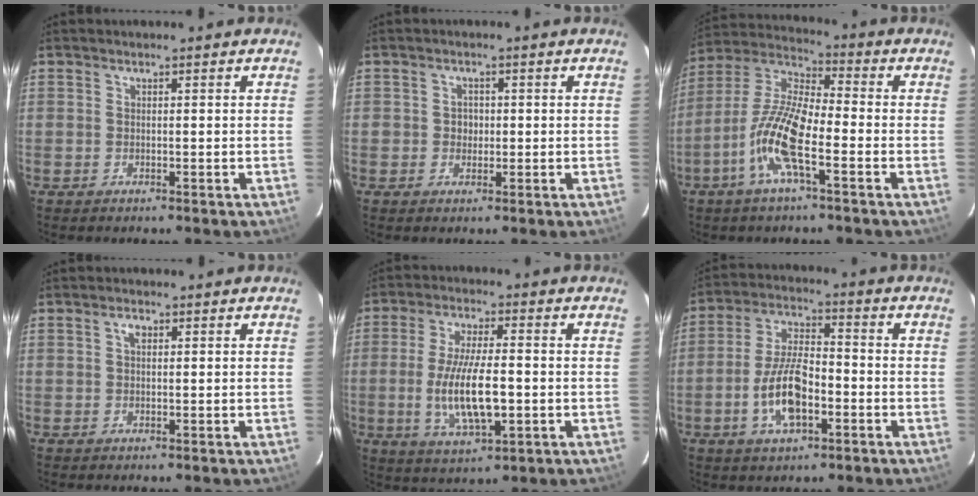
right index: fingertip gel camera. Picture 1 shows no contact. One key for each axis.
{"total": 2.1, "fx": -0.1, "fy": 2.0, "fz": 0.6, "tx": -0.009, "ty": 0.005, "tz": -0.003}
{"total": 12.6, "fx": -5.2, "fy": 2.7, "fz": 11.2, "tx": -0.233, "ty": -0.002, "tz": -0.111}
{"total": 1.5, "fx": 0.5, "fy": 0.9, "fz": 1.1, "tx": -0.019, "ty": 0.007, "tz": 0.008}
{"total": 12.3, "fx": -2.0, "fy": 3.8, "fz": 11.5, "tx": -0.226, "ty": -0.014, "tz": -0.032}
{"total": 11.0, "fx": -3.8, "fy": 4.7, "fz": 9.2, "tx": -0.191, "ty": 0.003, "tz": -0.067}